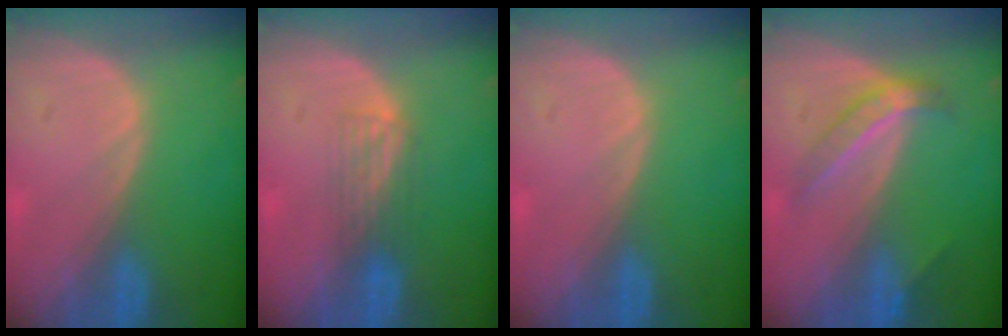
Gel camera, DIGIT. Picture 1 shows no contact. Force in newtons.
{"total": 2.9, "press": 2.6, "slide": 1.2}
{"total": 0.0}
{"total": 4.4, "press": 4.3, "slide": 0.8}